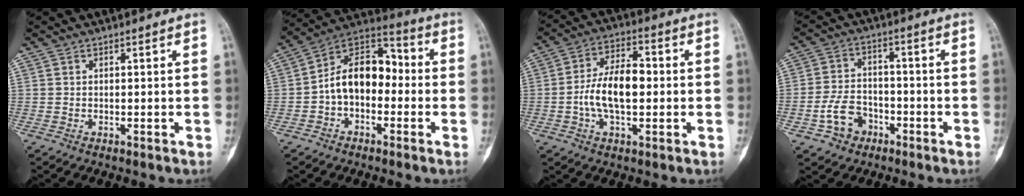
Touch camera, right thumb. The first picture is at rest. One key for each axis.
{"total": 13.2, "fx": -1.6, "fy": 8.9, "fz": 9.6, "tx": -0.130, "ty": 0.050, "tz": -0.044}
{"total": 11.0, "fx": -0.9, "fy": 5.8, "fz": 9.4, "tx": -0.167, "ty": 0.024, "tz": -0.021}
{"total": 7.9, "fx": -3.6, "fy": 6.0, "fz": 3.6, "tx": -0.049, "ty": 0.033, "tz": -0.060}